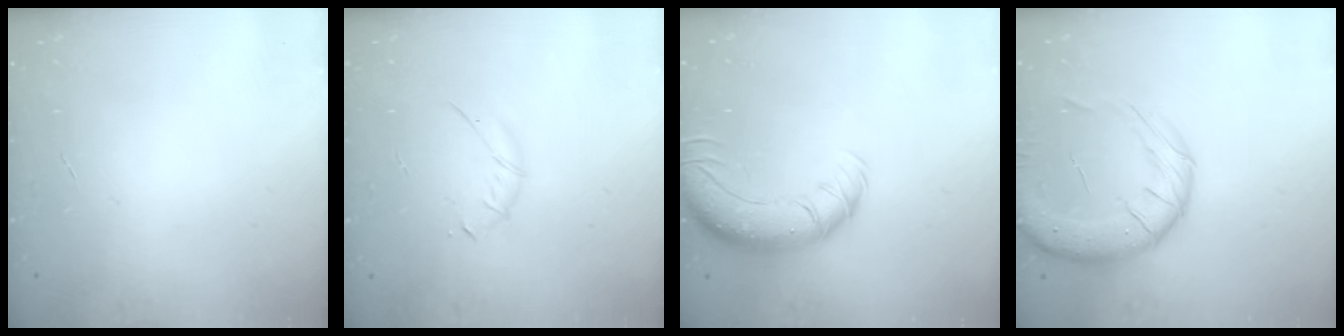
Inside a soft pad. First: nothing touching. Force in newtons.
{"total": 4.6, "press": 4.4, "slide": 1.2}
{"total": 12.0, "press": 11.7, "slide": 2.8}
{"total": 14.8, "press": 14.6, "slide": 2.5}